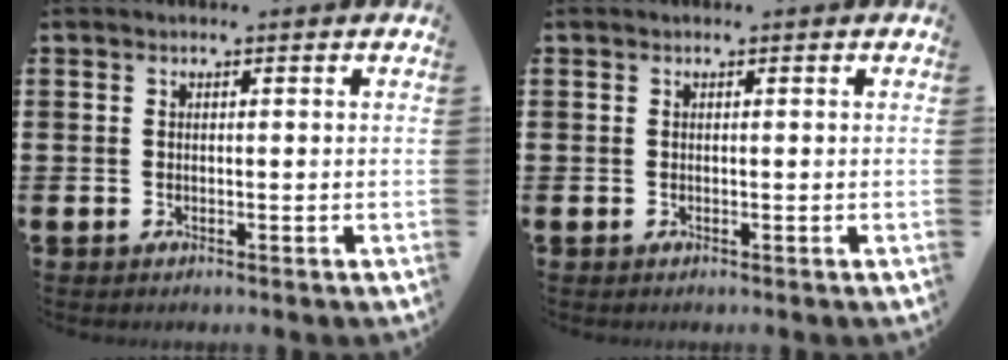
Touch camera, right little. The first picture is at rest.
{"total": 0.0}